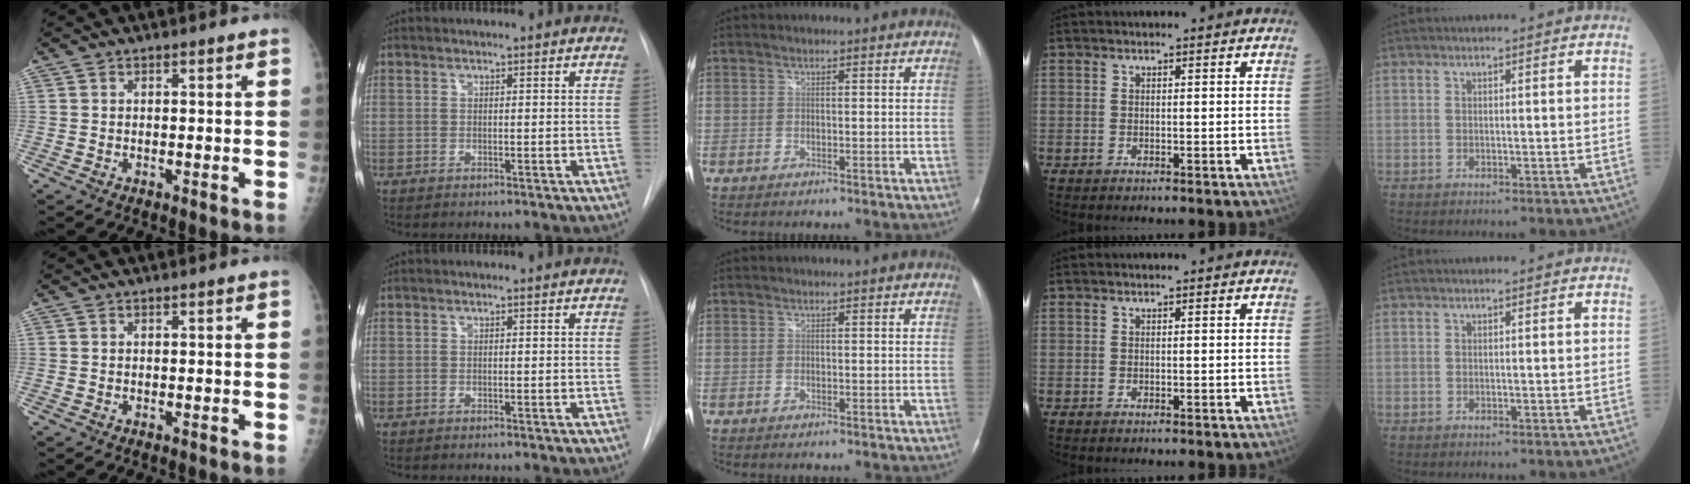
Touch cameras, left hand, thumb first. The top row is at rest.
{}